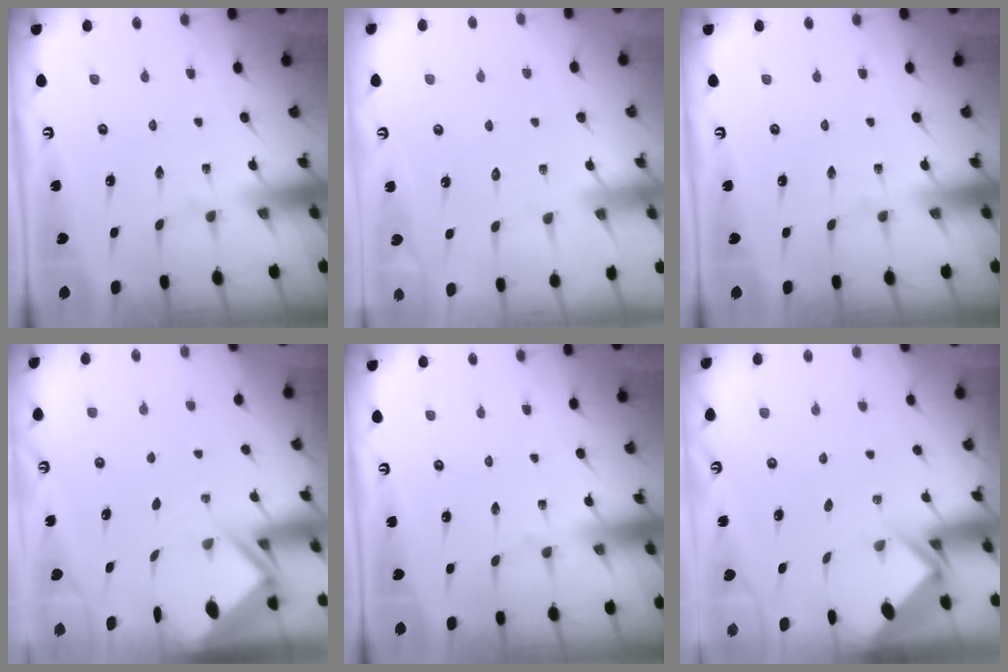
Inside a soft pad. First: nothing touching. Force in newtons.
{"total": 3.8, "press": 3.8, "slide": 0.4}
{"total": 0.0}
{"total": 3.0, "press": 3.0, "slide": 0.3}
{"total": 0.0}
{"total": 2.5, "press": 2.5, "slide": 0.2}